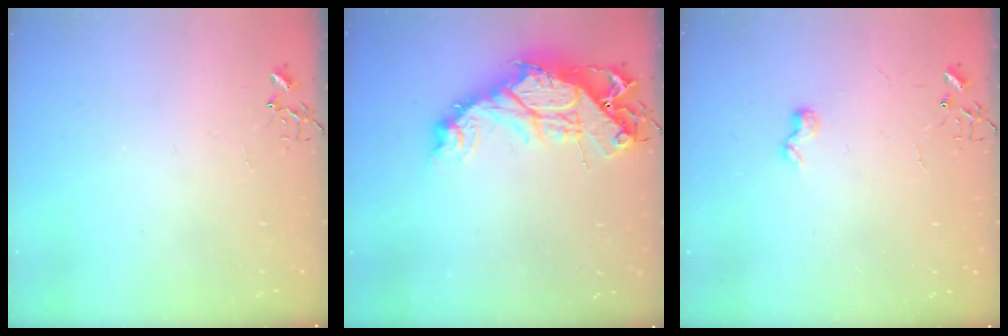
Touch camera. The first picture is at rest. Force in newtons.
{"total": 16.7, "press": 16.6, "slide": 1.7}
{"total": 6.5, "press": 6.4, "slide": 0.6}